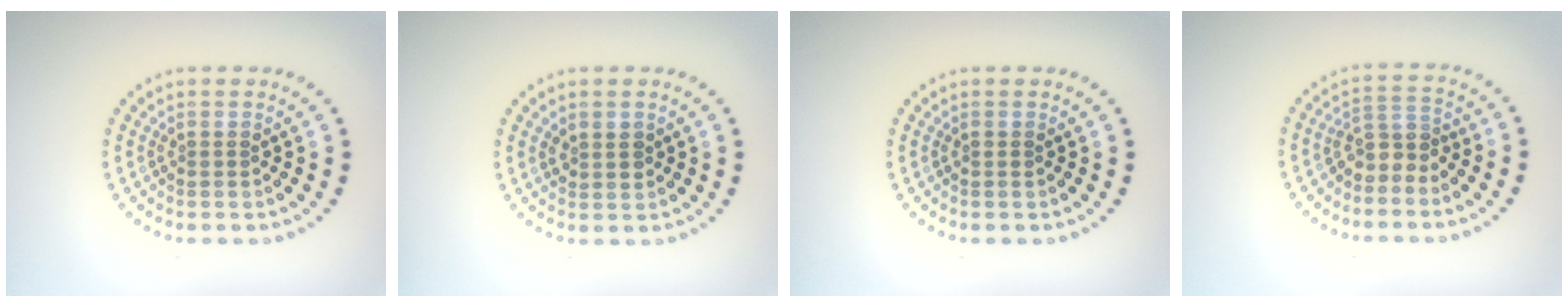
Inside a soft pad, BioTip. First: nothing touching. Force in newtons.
{"total": 1.7, "press": 1.6, "slide": 0.6}
{"total": 0.5, "press": 0.5, "slide": 0.1}
{"total": 2.5, "press": 2.0, "slide": 1.5}